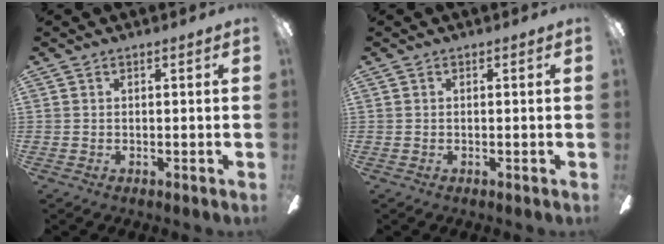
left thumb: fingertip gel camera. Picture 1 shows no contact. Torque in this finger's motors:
{"motor_torque": [-0.14, 0.14, 0.13, 0.06, 0.00]}